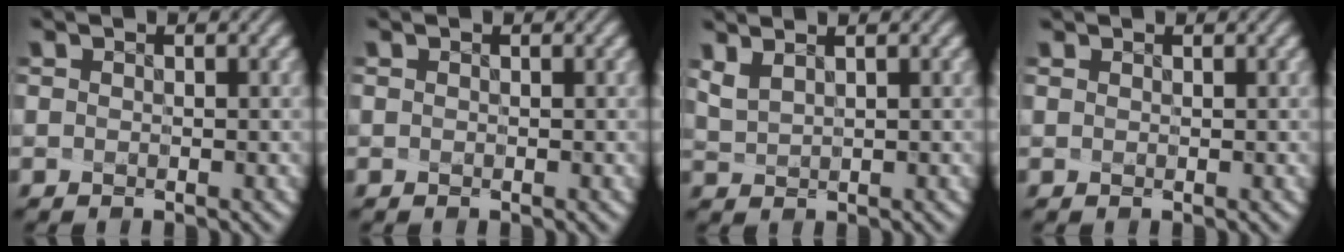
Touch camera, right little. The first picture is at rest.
{"total": 0.0}
{"total": 2.0, "force": [1.5, 0.5, 1.2], "torque": [-0.045, 0.011, 0.039]}
{"total": 0.5, "force": [0.1, -0.2, -0.5], "torque": [0.005, 0.006, 0.002]}